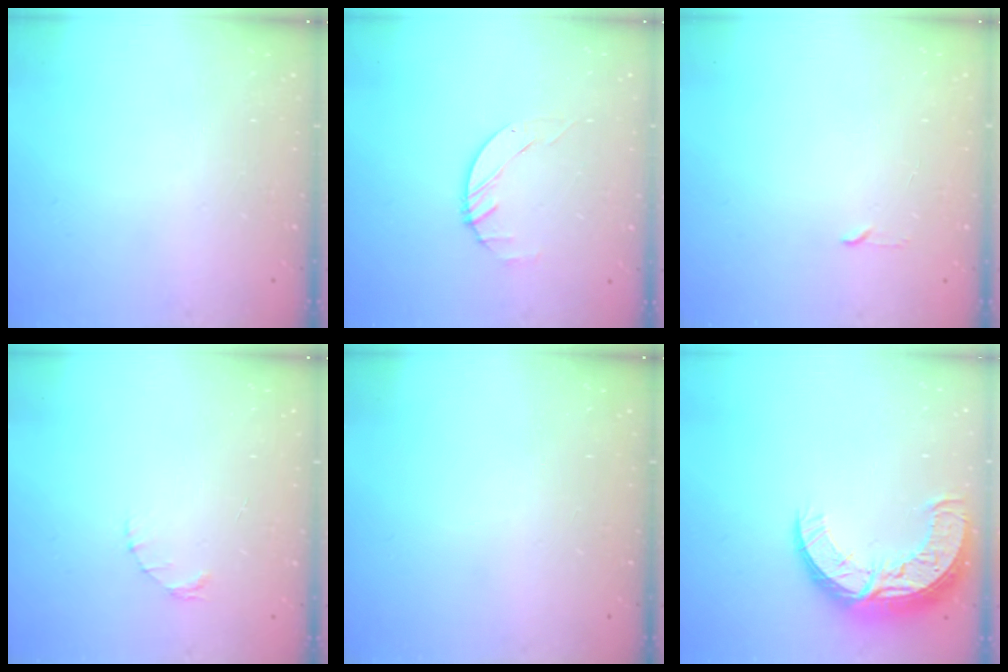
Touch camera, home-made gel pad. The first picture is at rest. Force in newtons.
{"total": 1.4, "press": 1.4, "slide": 0.2}
{"total": 2.3, "press": 2.2, "slide": 0.3}
{"total": 1.6, "press": 1.5, "slide": 0.3}
{"total": 0.0}
{"total": 13.9, "press": 13.9, "slide": 1.3}